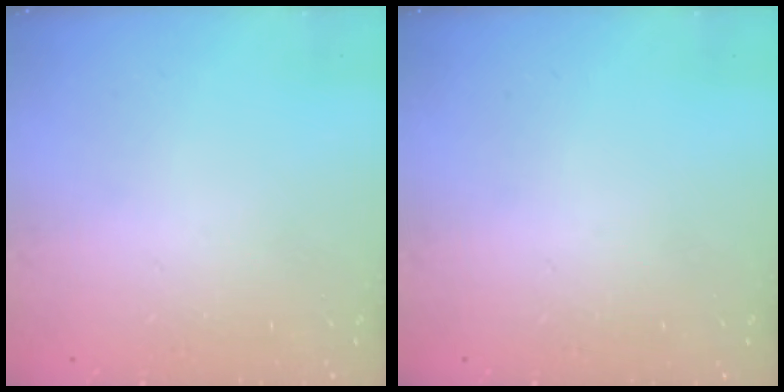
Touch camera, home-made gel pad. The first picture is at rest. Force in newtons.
{"total": 0.0}